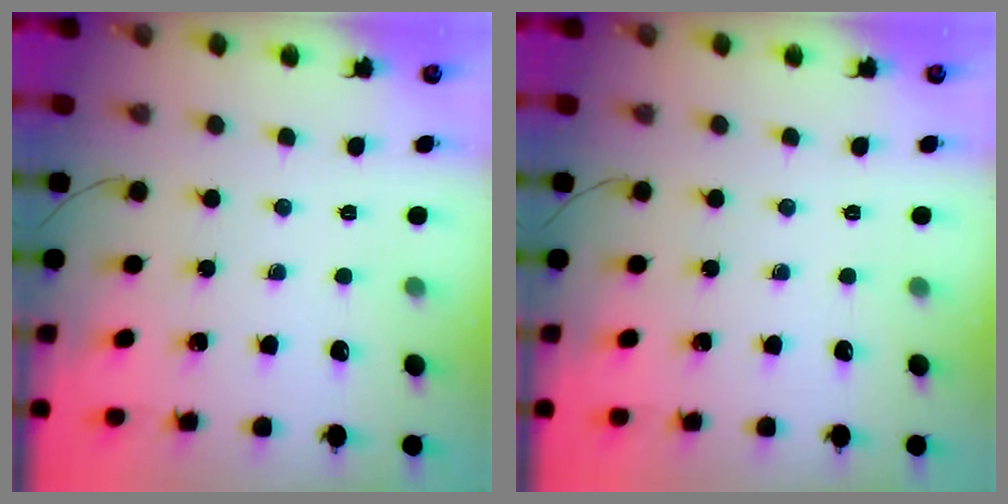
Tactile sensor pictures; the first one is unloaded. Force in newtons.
{"total": 0.0}